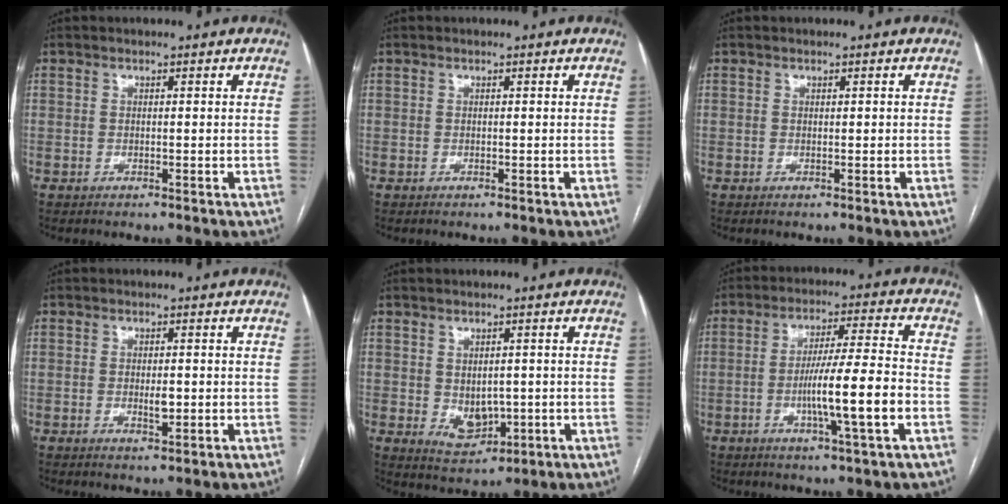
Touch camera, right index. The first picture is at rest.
{"total": 0.0}
{"total": 0.0}
{"total": 2.2, "force": [-0.3, 0.8, 2.0], "torque": [-0.035, 0.000, -0.002]}
{"total": 5.0, "force": [-0.3, 3.5, 3.7], "torque": [-0.062, -0.006, 0.014]}
{"total": 11.4, "force": [-3.1, -0.3, 10.9], "torque": [-0.188, 0.002, -0.054]}